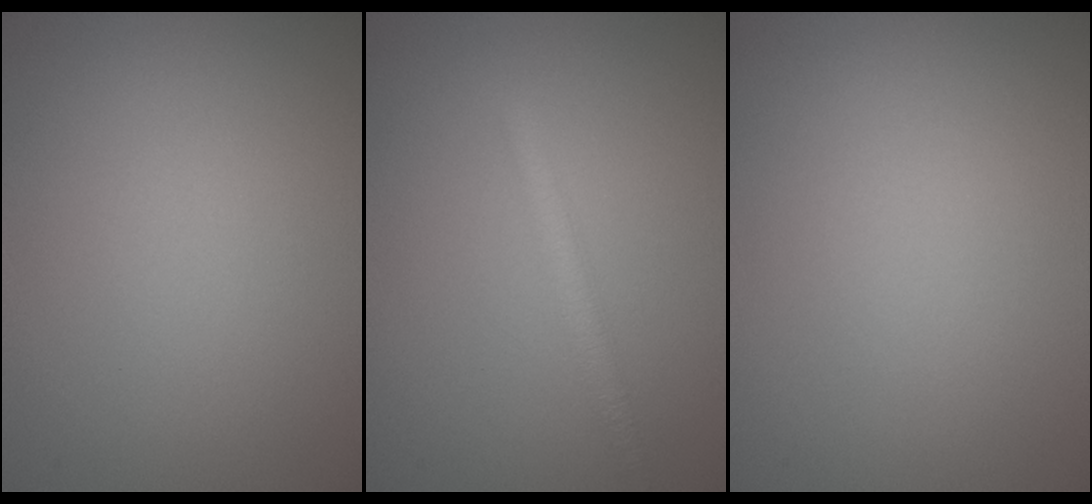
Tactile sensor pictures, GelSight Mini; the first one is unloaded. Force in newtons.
{"total": 2.1, "press": 2.1, "slide": 0.1}
{"total": 0.0}